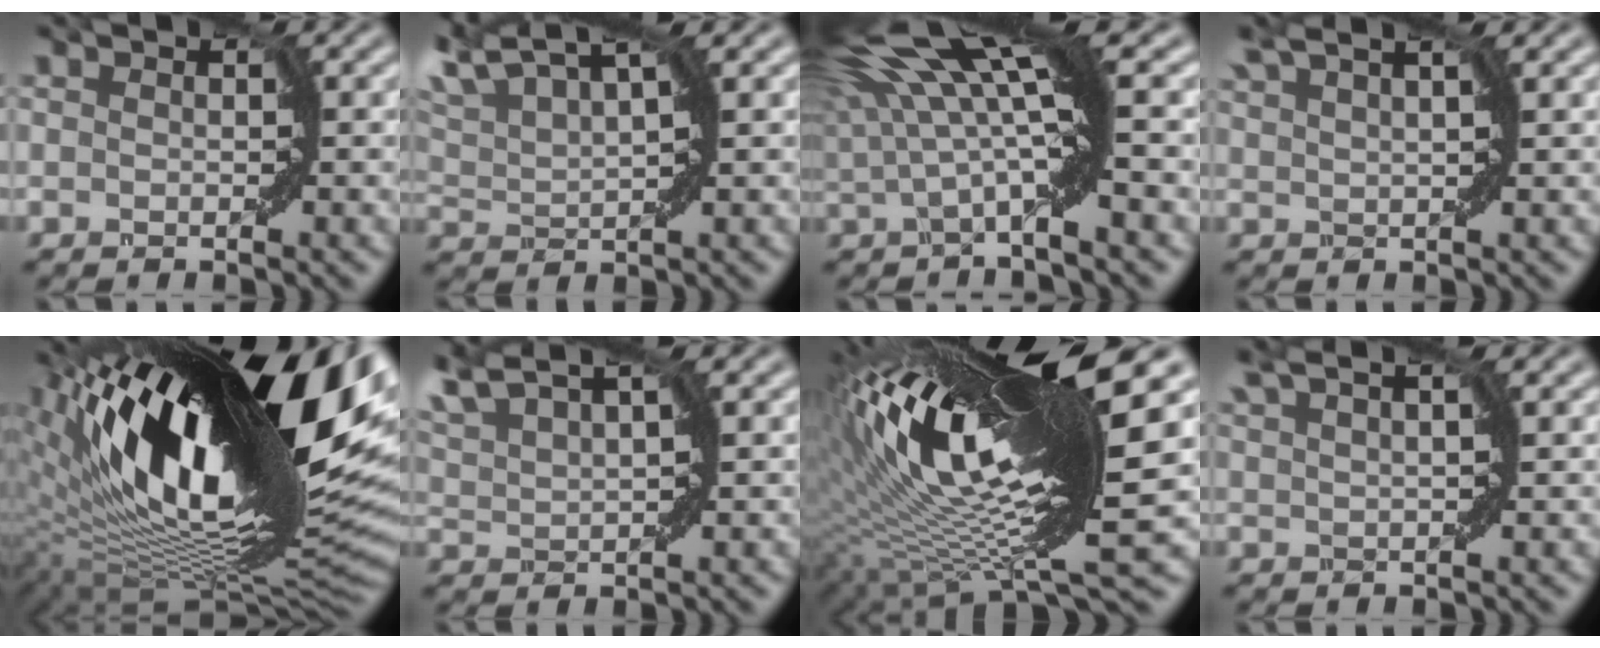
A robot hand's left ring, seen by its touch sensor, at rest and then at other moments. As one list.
[{"total": 6.6, "force": [5.8, 0.9, 3.0], "torque": [-0.085, 0.026, 0.101]}, {"total": 7.7, "force": [2.4, 0.9, 7.2], "torque": [-0.137, 0.003, 0.038]}, {"total": 2.9, "force": [2.1, 0.1, 1.9], "torque": [-0.036, 0.008, 0.037]}, {"total": 19.9, "force": [6.5, 6.7, 17.6], "torque": [-0.288, 0.009, 0.113]}, {"total": 6.0, "force": [5.1, 1.3, 2.9], "torque": [-0.084, 0.025, 0.077]}, {"total": 15.1, "force": [3.6, 2.8, 14.4], "torque": [-0.270, 0.000, 0.067]}, {"total": 2.4, "force": [1.7, -0.2, 1.7], "torque": [-0.032, 0.008, 0.028]}]